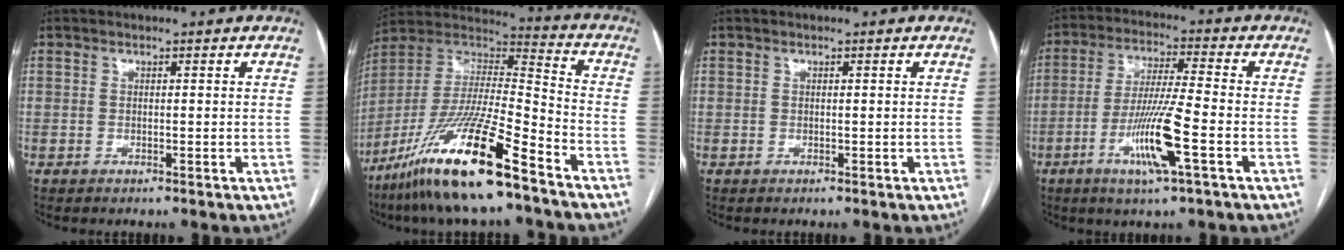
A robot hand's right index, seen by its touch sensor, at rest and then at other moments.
{"total": 21.3, "force": [-13.9, 1.7, 16.0], "torque": [-0.334, -0.038, -0.259]}
{"total": 0.0}
{"total": 10.7, "force": [-4.0, -0.2, 9.9], "torque": [-0.194, -0.013, -0.077]}